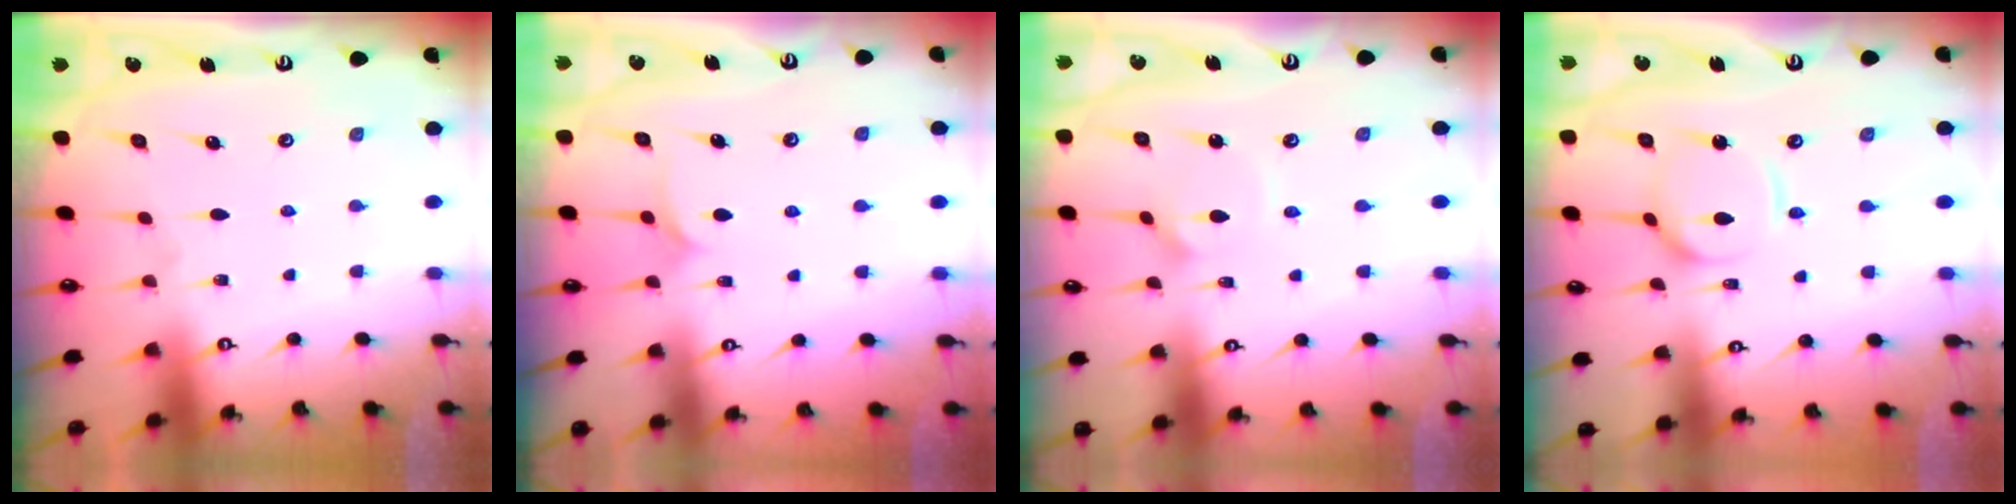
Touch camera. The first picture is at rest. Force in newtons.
{"total": 5.7, "press": 5.7, "slide": 0.4}
{"total": 2.7, "press": 2.7, "slide": 0.4}
{"total": 9.6, "press": 9.6, "slide": 0.9}